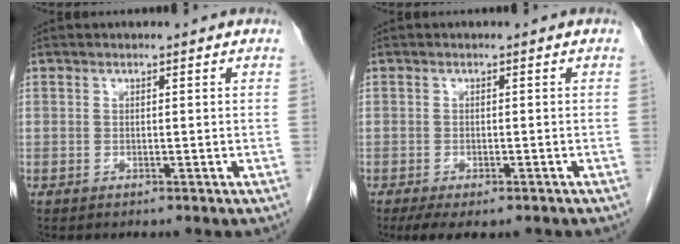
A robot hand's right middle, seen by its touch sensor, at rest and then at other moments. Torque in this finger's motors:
{"motor_torque": [0.77, -0.61, 0.01, 0.03]}